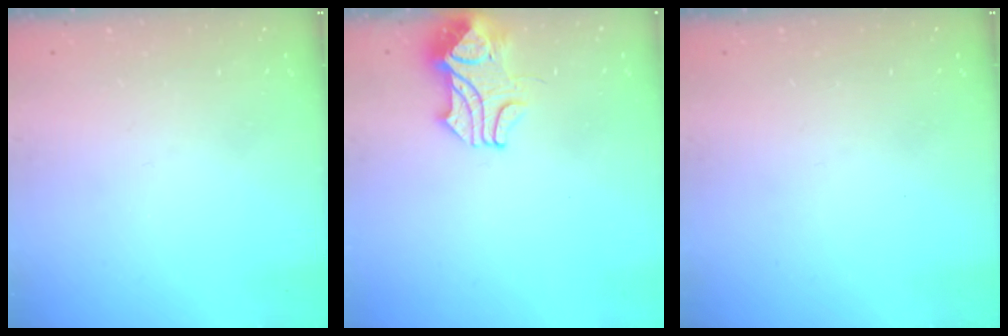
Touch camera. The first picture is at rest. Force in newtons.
{"total": 2.4, "press": 2.2, "slide": 1.0}
{"total": 0.0}